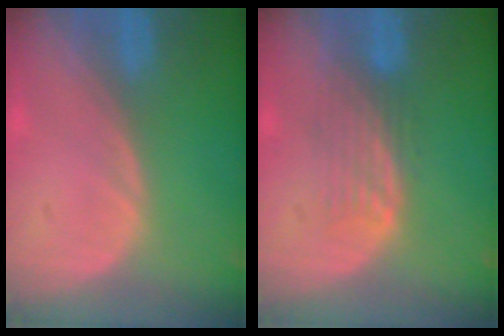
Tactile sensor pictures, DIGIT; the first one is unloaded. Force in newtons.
{"total": 4.3, "press": 3.7, "slide": 2.2}